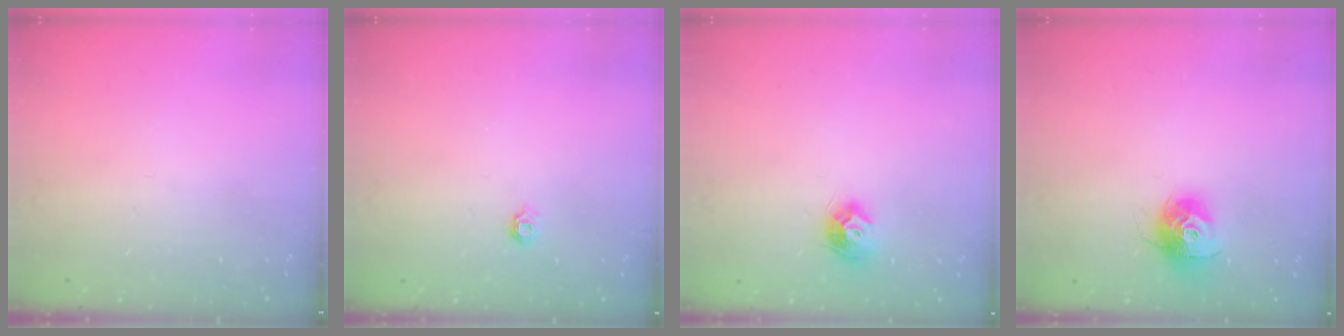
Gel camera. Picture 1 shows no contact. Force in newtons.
{"total": 4.6, "press": 4.6, "slide": 0.7}
{"total": 8.8, "press": 8.8, "slide": 0.2}
{"total": 11.8, "press": 11.8, "slide": 0.9}